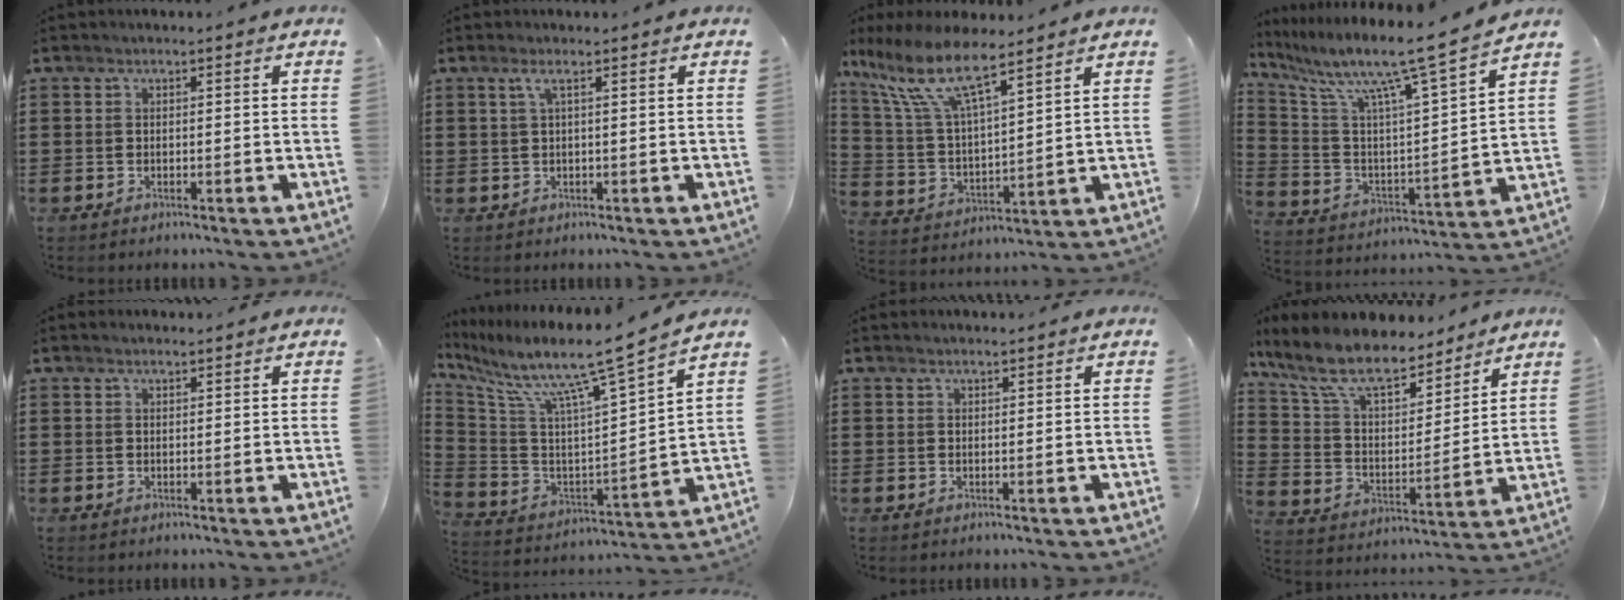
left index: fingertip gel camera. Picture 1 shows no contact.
{"total": 1.6, "force": [0.5, -0.1, 1.5], "torque": [-0.031, -0.001, 0.009]}
{"total": 11.0, "force": [8.0, 2.4, 7.1], "torque": [-0.173, -0.033, 0.137]}
{"total": 11.3, "force": [9.0, -0.1, 6.8], "torque": [-0.152, -0.072, 0.135]}
{"total": 0.9, "force": [0.8, 0.1, 0.3], "torque": [-0.006, 0.001, 0.016]}
{"total": 11.0, "force": [8.6, -0.4, 6.7], "torque": [-0.152, -0.072, 0.132]}
{"total": 0.8, "force": [0.8, 0.0, 0.3], "torque": [-0.007, -0.001, 0.016]}
{"total": 11.3, "force": [9.6, 2.7, 5.3], "torque": [-0.146, -0.053, 0.167]}